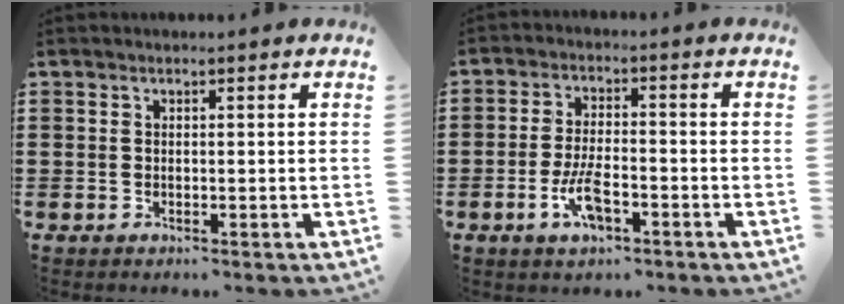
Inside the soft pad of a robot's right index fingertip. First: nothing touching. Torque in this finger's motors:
{"motor_torque": [1.80, 0.34, 0.13, 0.05]}